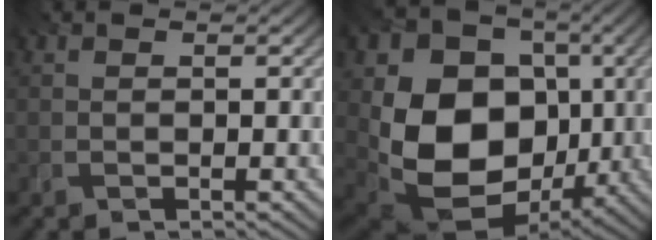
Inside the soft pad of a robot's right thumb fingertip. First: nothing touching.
{"total": 16.3, "force": [-1.5, 12.9, 9.9], "torque": [-0.199, -0.050, -0.017]}